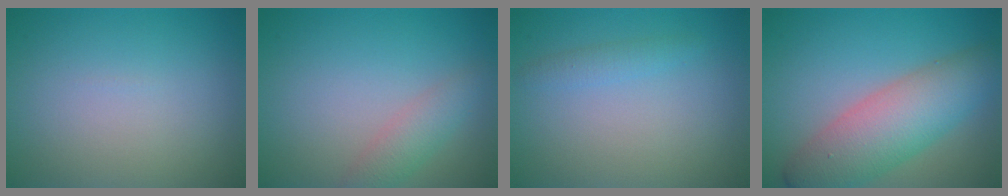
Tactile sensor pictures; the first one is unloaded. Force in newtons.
{"total": 2.3, "press": 2.3, "slide": 0.0}
{"total": 1.2, "press": 1.2, "slide": 0.1}
{"total": 7.5, "press": 7.5, "slide": 0.3}